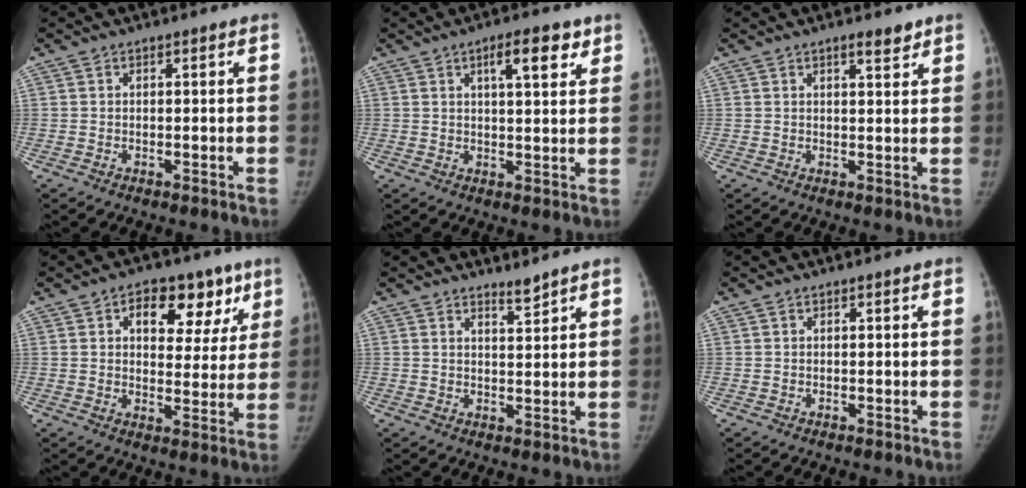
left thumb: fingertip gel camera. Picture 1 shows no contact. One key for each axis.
{"total": 7.1, "fx": 3.8, "fy": 2.3, "fz": 5.6, "tx": -0.067, "ty": -0.015, "tz": 0.053}
{"total": 3.0, "fx": 2.2, "fy": 0.9, "fz": 1.9, "tx": -0.015, "ty": -0.015, "tz": 0.031}
{"total": 13.1, "fx": 6.3, "fy": 7.8, "fz": 8.4, "tx": -0.061, "ty": -0.009, "tz": 0.087}
{"total": 2.2, "fx": 2.2, "fy": 0.2, "fz": 0.6, "tx": 0.001, "ty": -0.024, "tz": 0.037}
{"total": 0.0}